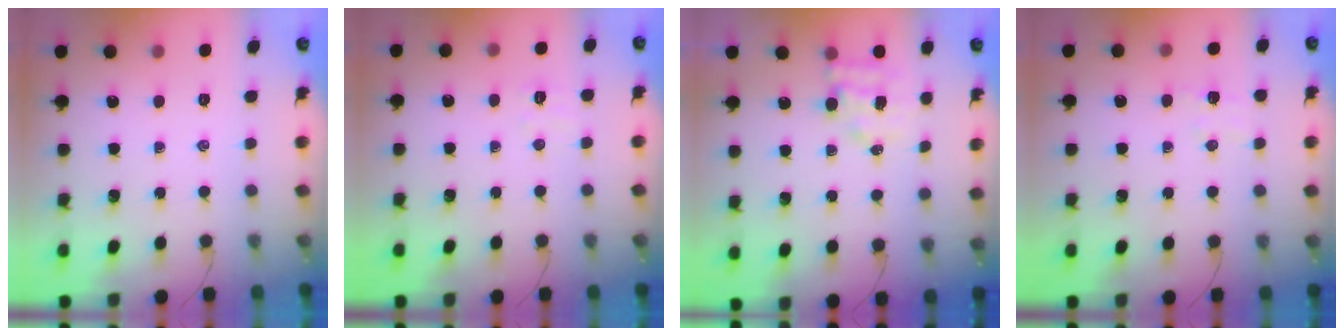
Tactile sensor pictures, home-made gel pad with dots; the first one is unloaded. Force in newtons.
{"total": 4.5, "press": 4.3, "slide": 1.2}
{"total": 4.7, "press": 4.7, "slide": 0.5}
{"total": 5.1, "press": 4.9, "slide": 1.0}